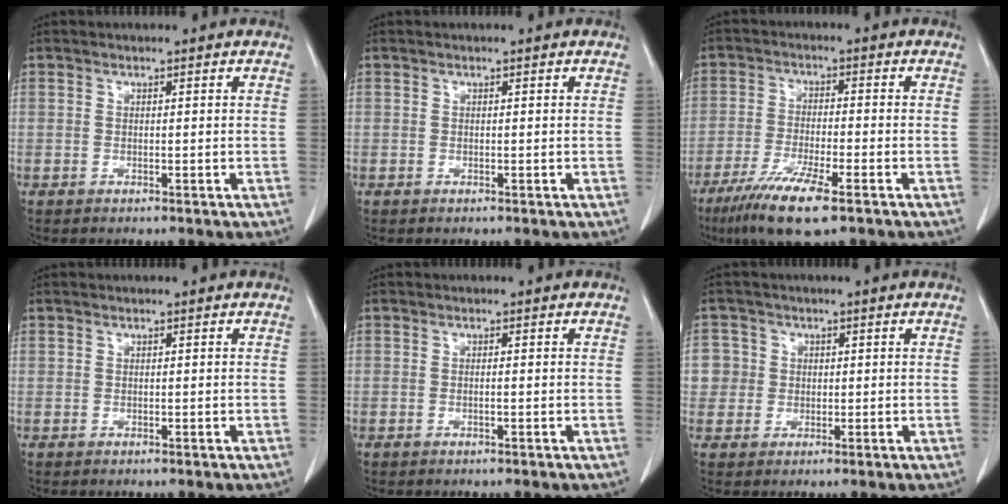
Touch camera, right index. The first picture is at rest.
{"total": 0.0}
{"total": 9.0, "force": [-5.7, 1.1, 6.9], "torque": [-0.132, -0.021, -0.100]}
{"total": 0.0}
{"total": 0.6, "force": [-0.2, 0.0, 0.6], "torque": [-0.012, 0.001, -0.002]}
{"total": 4.0, "force": [0.4, 4.0, 0.1], "torque": [0.013, 0.010, 0.008]}